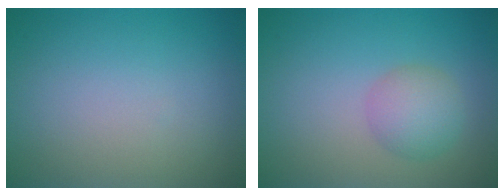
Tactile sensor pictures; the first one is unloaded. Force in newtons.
{"total": 2.9, "press": 2.9, "slide": 0.2}